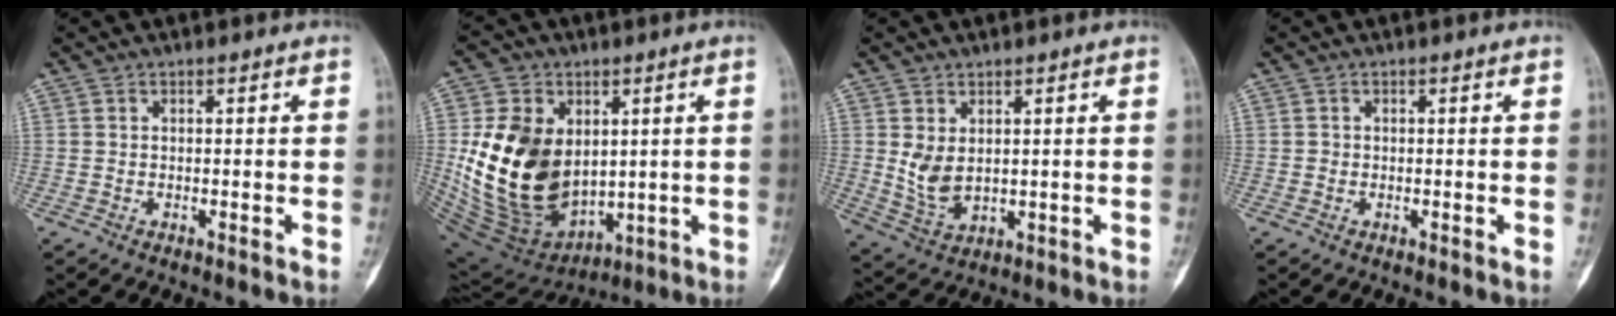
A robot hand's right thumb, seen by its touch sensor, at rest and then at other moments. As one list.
[{"total": 21.4, "force": [1.4, 15.1, 15.1], "torque": [-0.251, -0.017, 0.057]}, {"total": 6.1, "force": [0.9, 4.2, 4.4], "torque": [-0.070, -0.011, 0.036]}, {"total": 0.7, "force": [-0.2, 0.6, 0.1], "torque": [0.004, 0.003, -0.005]}]